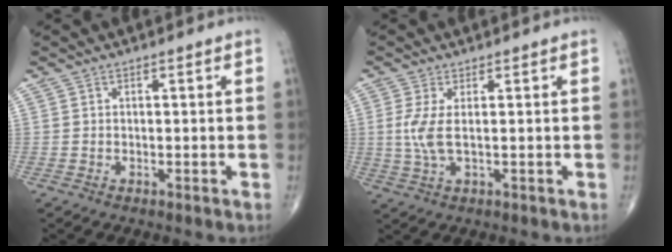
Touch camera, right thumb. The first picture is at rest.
{"total": 4.6, "force": [0.4, 1.4, 4.4], "torque": [-0.117, -0.006, 0.011]}